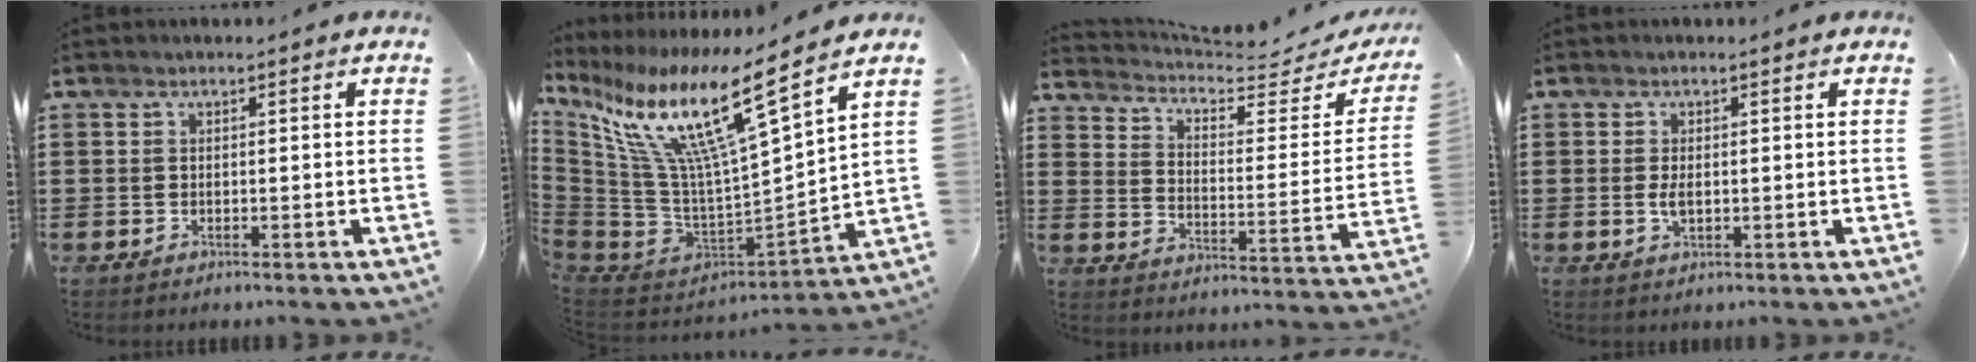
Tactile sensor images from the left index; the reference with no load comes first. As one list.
[{"total": 15.0, "force": [8.7, 2.6, 12.0], "torque": [-0.250, -0.065, 0.134]}, {"total": 4.2, "force": [3.7, 0.7, 1.9], "torque": [-0.060, -0.031, 0.059]}, {"total": 2.2, "force": [0.0, 1.0, 2.0], "torque": [-0.046, -0.002, -0.002]}]